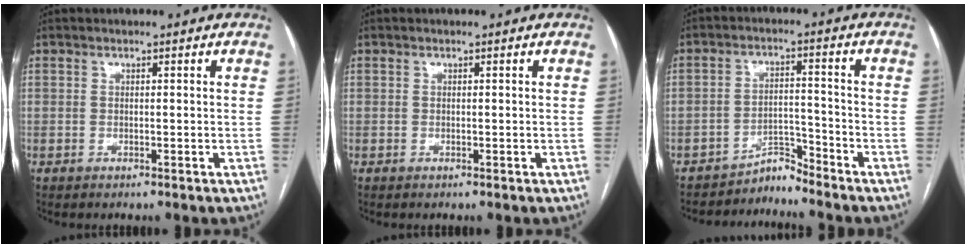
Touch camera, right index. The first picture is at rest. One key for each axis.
{"total": 0.0}
{"total": 3.6, "fx": -3.5, "fy": 0.1, "fz": -0.8, "tx": 0.025, "ty": 0.009, "tz": -0.056}